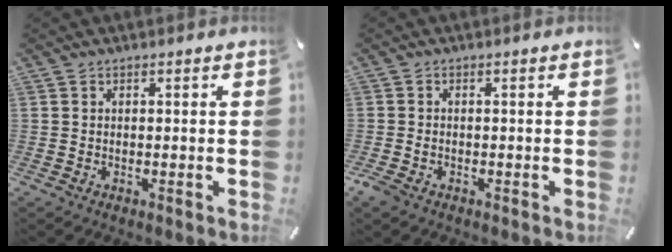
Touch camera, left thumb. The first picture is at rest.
{"total": 1.4, "force": [-0.9, 0.9, 0.6], "torque": [-0.019, 0.000, -0.020]}